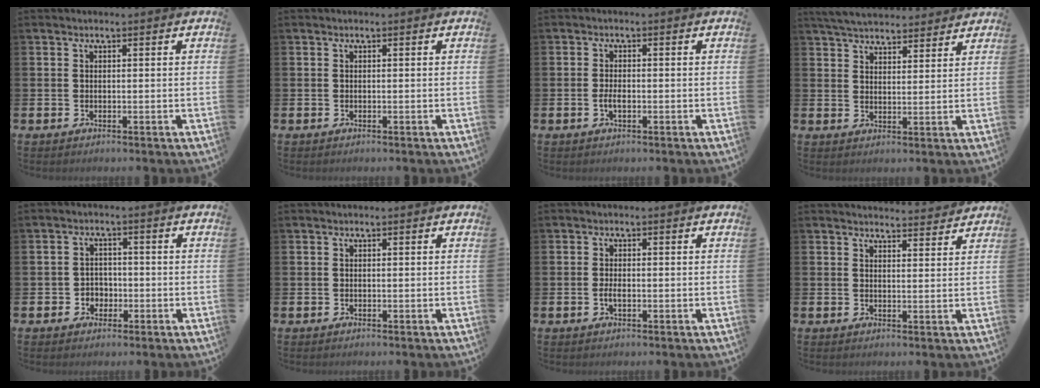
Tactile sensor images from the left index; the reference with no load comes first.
{"total": 0.0}
{"total": 1.7, "force": [-0.5, 0.8, 1.4], "torque": [-0.022, -0.002, -0.010]}
{"total": 5.4, "force": [5.2, 1.1, 0.8], "torque": [-0.031, -0.024, 0.095]}
{"total": 2.5, "force": [-1.1, 2.2, 0.6], "torque": [-0.013, 0.004, -0.028]}
{"total": 0.0}
{"total": 1.4, "force": [-0.4, 0.6, 1.2], "torque": [-0.017, -0.002, -0.009]}
{"total": 3.3, "force": [3.3, 0.2, 0.0], "torque": [0.002, -0.024, 0.057]}